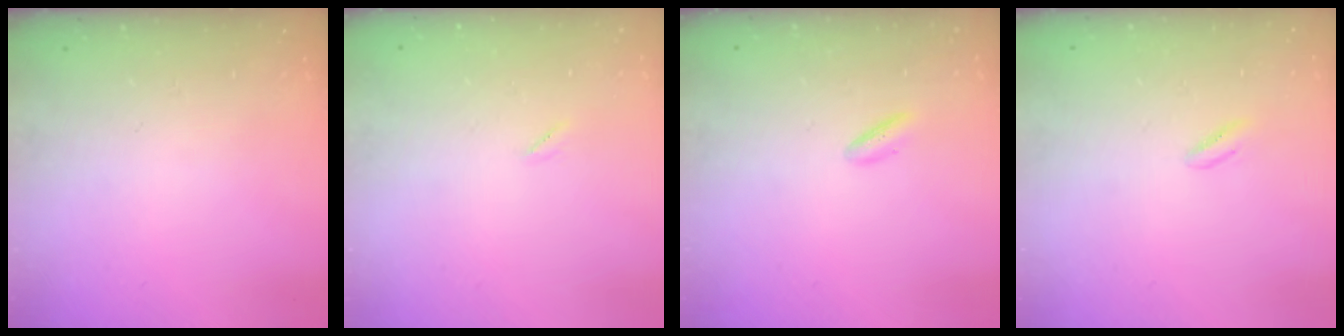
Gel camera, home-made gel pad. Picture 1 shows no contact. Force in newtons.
{"total": 1.6, "press": 1.6, "slide": 0.1}
{"total": 2.2, "press": 2.2, "slide": 0.5}
{"total": 1.9, "press": 1.7, "slide": 0.8}